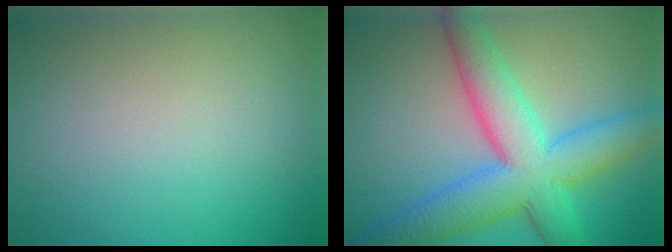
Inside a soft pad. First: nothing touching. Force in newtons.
{"total": 9.3, "press": 9.3, "slide": 0.3}